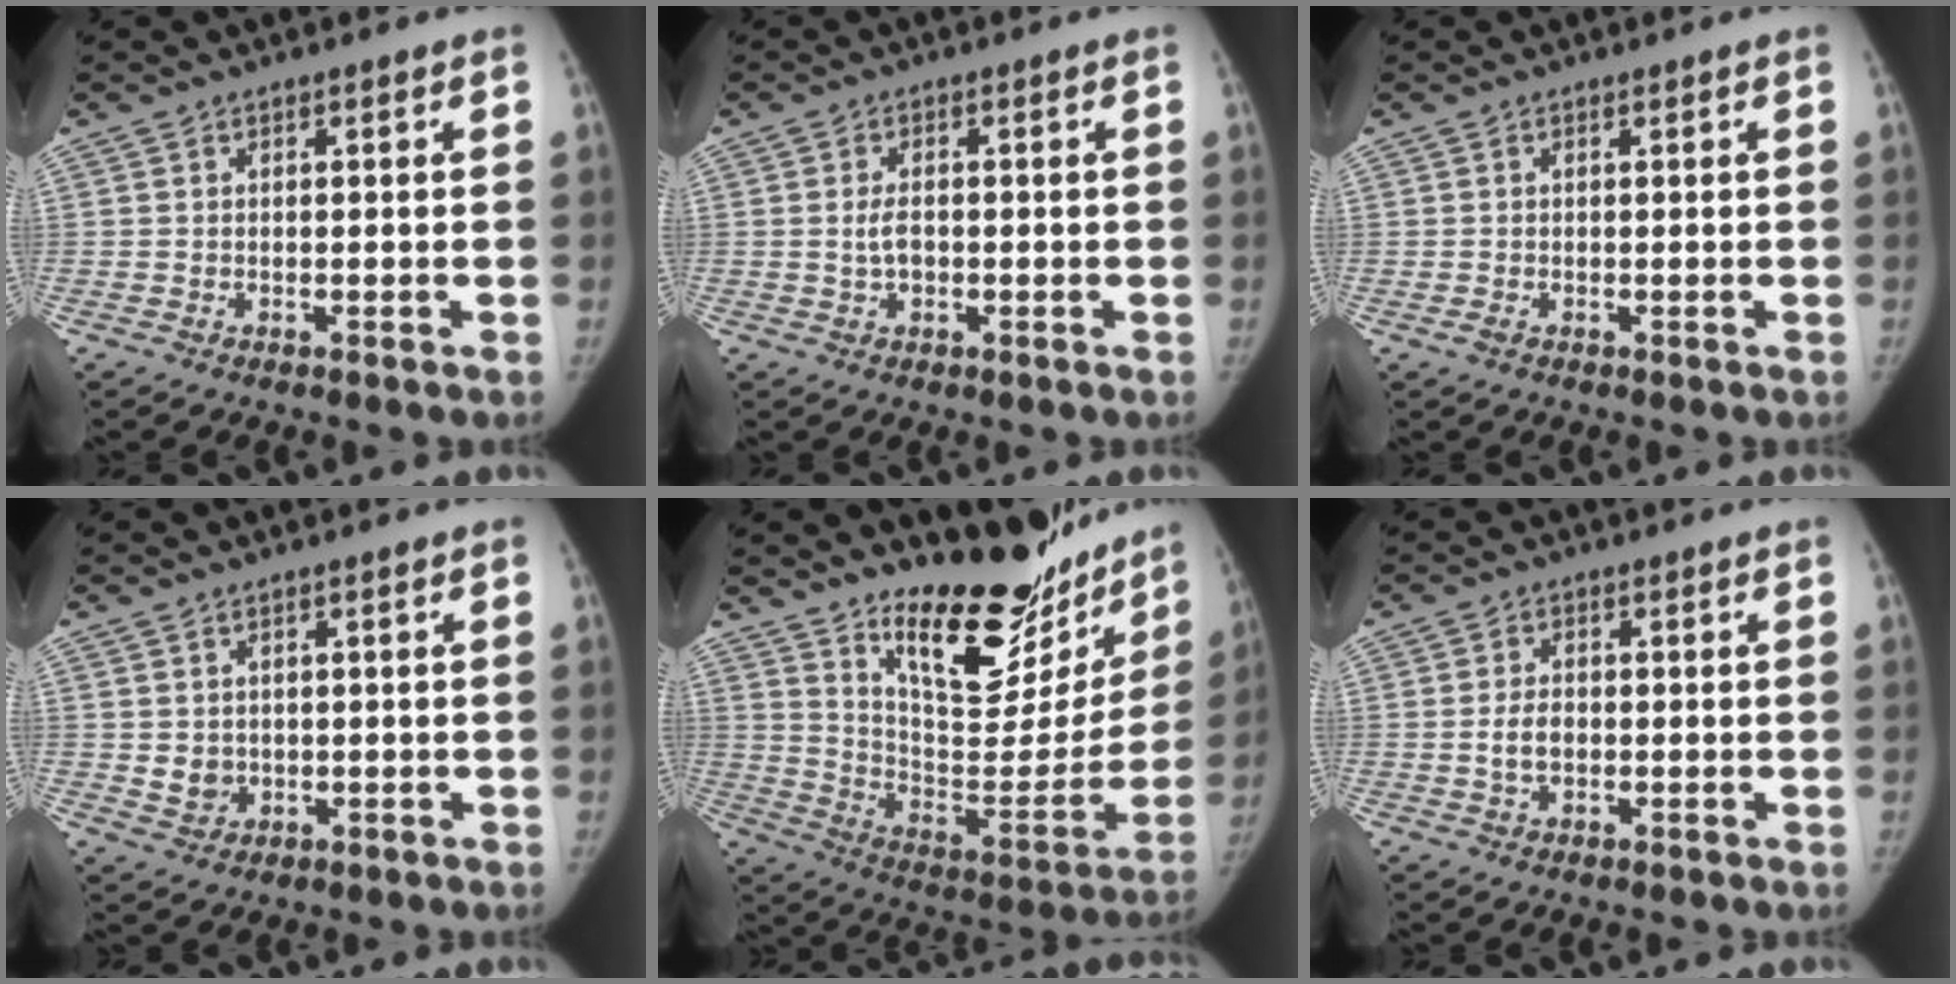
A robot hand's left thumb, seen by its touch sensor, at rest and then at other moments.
{"total": 2.8, "force": [-0.4, 1.7, 2.2], "torque": [-0.037, 0.006, -0.007]}
{"total": 1.2, "force": [-0.2, 0.7, 0.9], "torque": [-0.021, 0.000, -0.001]}
{"total": 3.1, "force": [0.0, 2.8, 1.4], "torque": [-0.007, -0.002, 0.011]}
{"total": 25.4, "force": [19.4, 9.8, 13.2], "torque": [-0.141, -0.133, 0.295]}
{"total": 3.3, "force": [-0.6, 2.2, 2.4], "torque": [-0.041, 0.007, -0.009]}